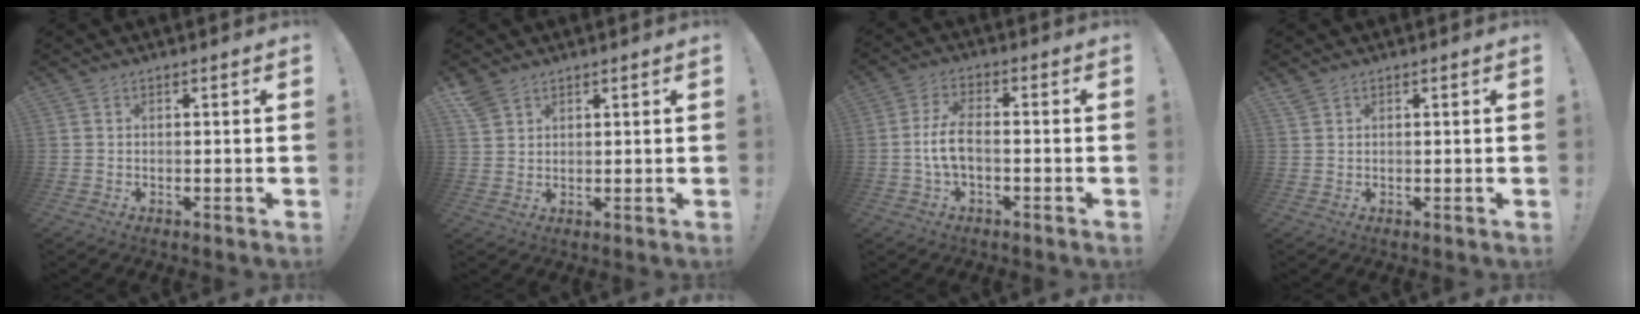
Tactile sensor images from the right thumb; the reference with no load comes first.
{"total": 4.2, "force": [3.4, 2.1, 1.4], "torque": [-0.020, -0.020, 0.065]}
{"total": 7.2, "force": [-1.3, 3.1, 6.4], "torque": [-0.133, 0.002, -0.024]}
{"total": 1.5, "force": [1.3, 0.4, 0.5], "torque": [-0.012, -0.002, 0.026]}